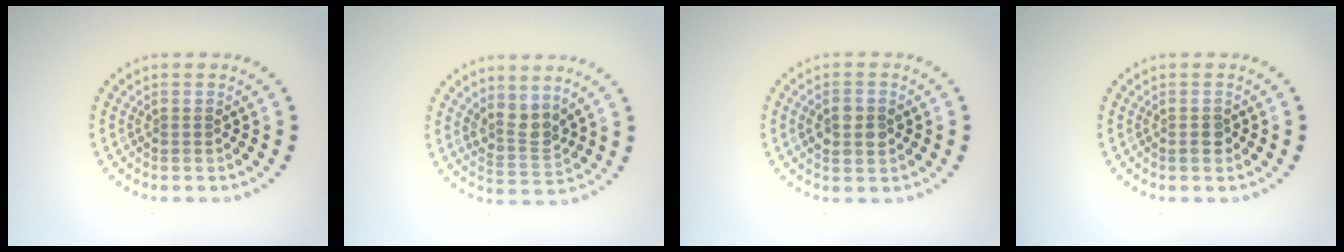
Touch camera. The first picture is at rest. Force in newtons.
{"total": 2.6, "press": 2.0, "slide": 1.6}
{"total": 2.9, "press": 2.9, "slide": 0.1}
{"total": 1.2, "press": 1.1, "slide": 0.4}